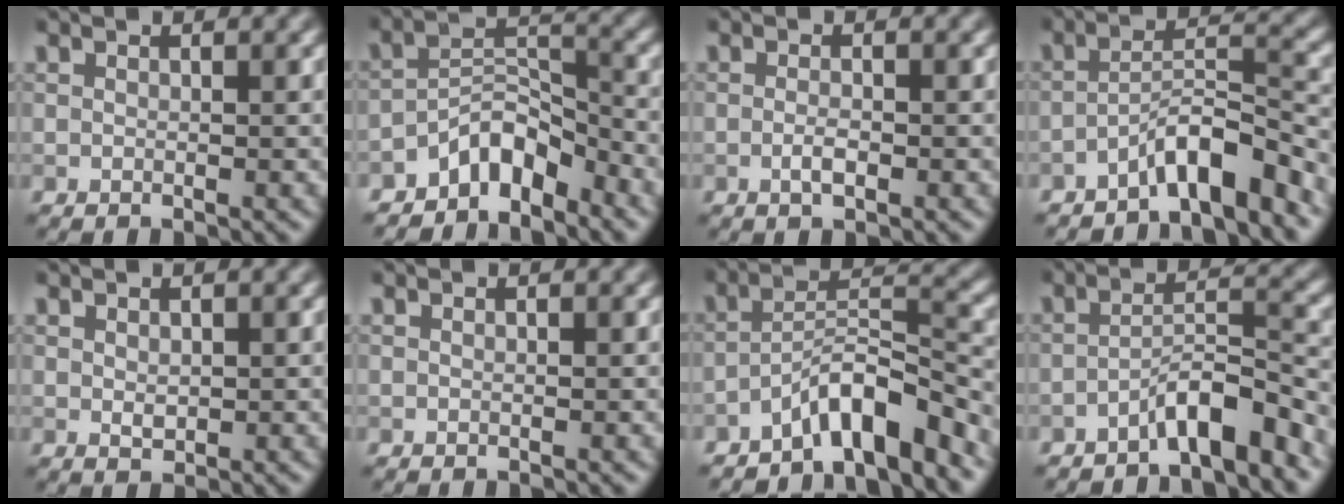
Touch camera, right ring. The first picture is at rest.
{"total": 4.7, "force": [-3.7, 1.9, 2.2], "torque": [-0.025, 0.015, -0.074]}
{"total": 1.3, "force": [-0.5, 0.4, 1.2], "torque": [-0.024, -0.002, -0.011]}
{"total": 5.3, "force": [-3.8, 1.0, 3.5], "torque": [-0.055, 0.011, -0.072]}
{"total": 0.9, "force": [0.3, 0.7, 0.6], "torque": [-0.013, -0.004, 0.009]}
{"total": 0.0}
{"total": 6.3, "force": [-4.7, 1.3, 4.0], "torque": [-0.061, 0.011, -0.086]}
{"total": 4.7, "force": [-3.4, 0.8, 3.1], "torque": [-0.048, 0.015, -0.064]}